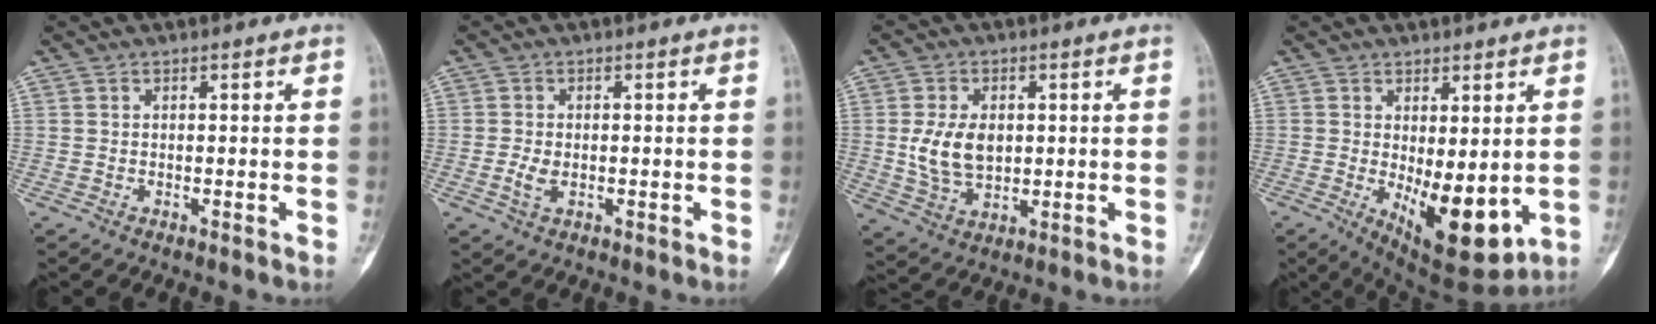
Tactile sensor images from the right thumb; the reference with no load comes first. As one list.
[{"total": 2.9, "force": [-0.6, 1.9, 2.1], "torque": [-0.044, 0.001, -0.012]}, {"total": 8.9, "force": [0.7, 6.0, 6.6], "torque": [-0.112, -0.008, 0.022]}, {"total": 11.8, "force": [-1.5, 5.1, 10.6], "torque": [-0.141, -0.025, -0.002]}]